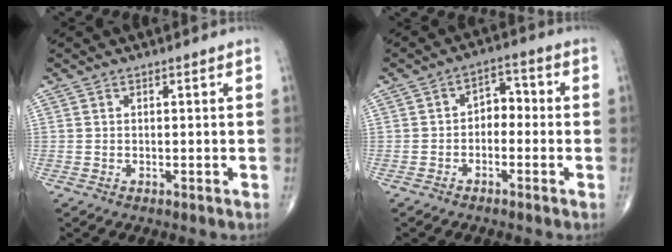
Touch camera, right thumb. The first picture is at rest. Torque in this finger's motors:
{"motor_torque": [-0.02, -0.45, -0.05, -0.19, 0.03]}